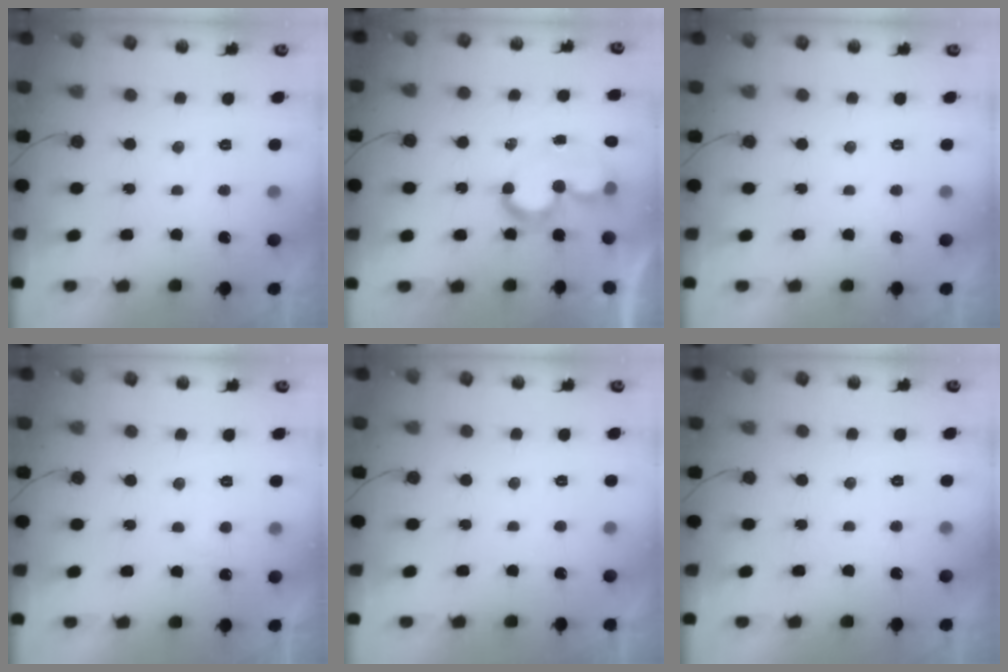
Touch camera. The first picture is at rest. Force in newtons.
{"total": 8.7, "press": 8.7, "slide": 0.1}
{"total": 0.0}
{"total": 4.8, "press": 4.8, "slide": 0.2}
{"total": 1.8, "press": 1.8, "slide": 0.0}
{"total": 0.0}